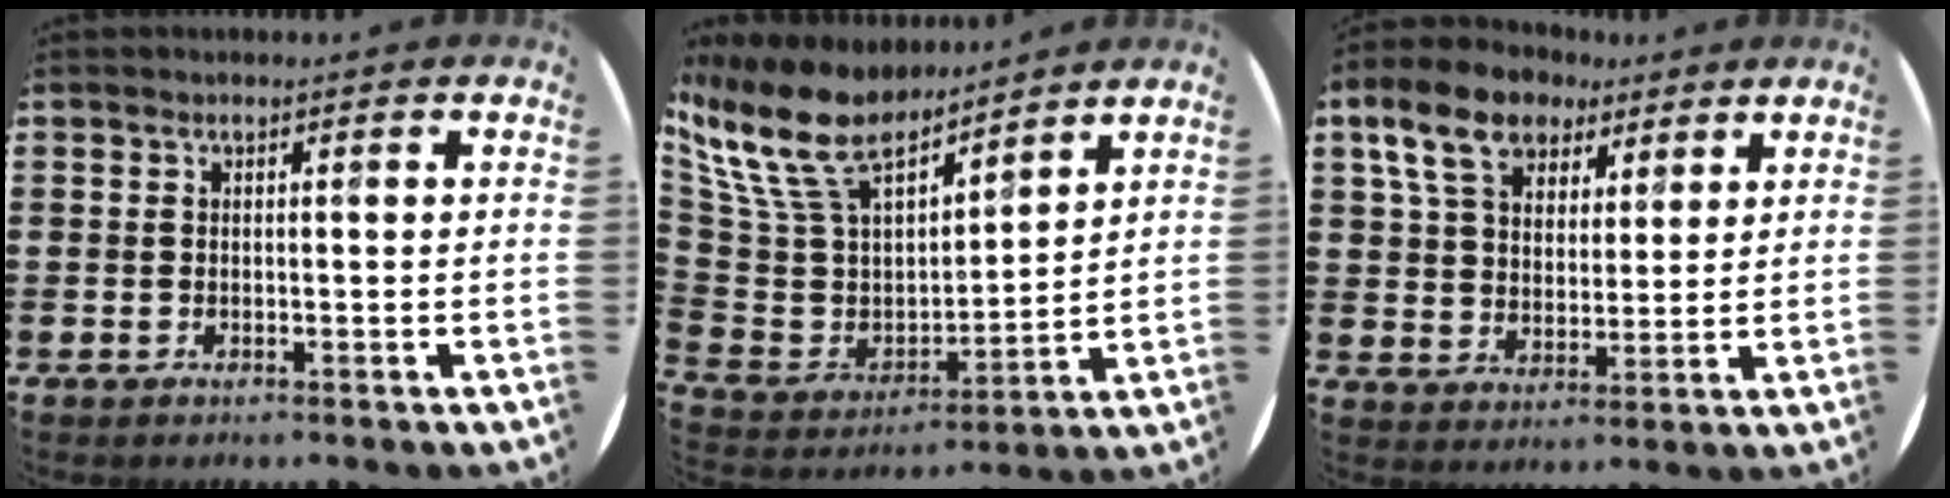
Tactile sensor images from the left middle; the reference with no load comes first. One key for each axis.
{"total": 13.3, "fx": 10.3, "fy": 5.7, "fz": 6.1, "tx": -0.171, "ty": -0.052, "tz": 0.190}
{"total": 9.2, "fx": 6.7, "fy": 5.0, "fz": 3.8, "tx": -0.088, "ty": -0.003, "tz": 0.123}